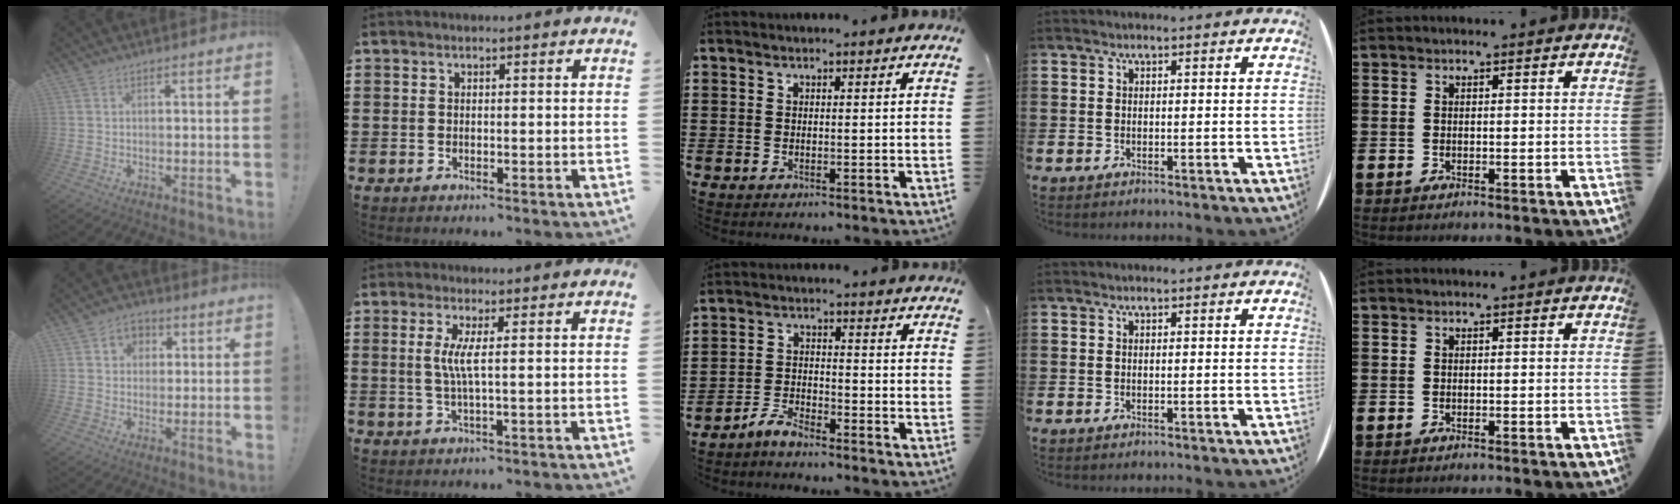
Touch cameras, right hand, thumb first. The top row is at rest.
{"thumb": {"total": 5.7, "force": [1.3, 5.1, 1.9], "torque": [-0.018, -0.003, 0.023]}, "index": {"total": 3.8, "force": [0.4, -0.2, 3.8], "torque": [-0.082, -0.010, 0.003]}, "middle": {"total": 3.7, "force": [-3.5, 0.6, 0.8], "torque": [-0.025, 0.005, -0.072]}}